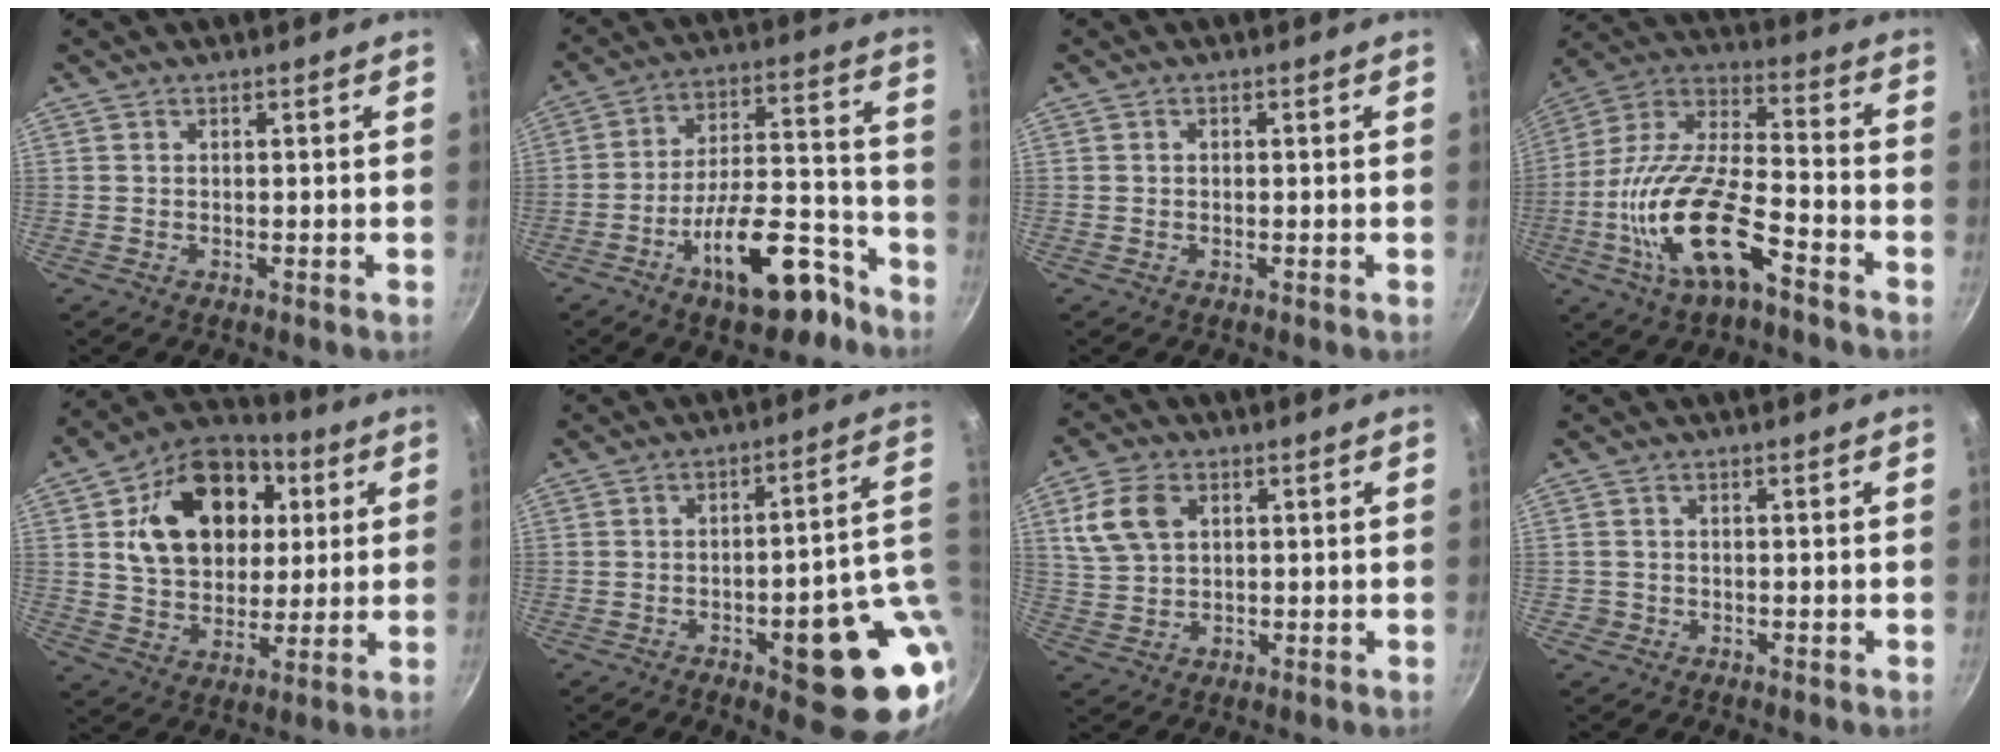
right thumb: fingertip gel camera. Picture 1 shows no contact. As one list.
[{"total": 17.7, "force": [-10.2, 7.3, 12.4], "torque": [-0.153, 0.091, -0.152]}, {"total": 0.7, "force": [0.1, 0.6, 0.4], "torque": [-0.005, 0.005, 0.000]}, {"total": 20.1, "force": [-8.7, 7.9, 16.3], "torque": [-0.303, 0.046, -0.177]}, {"total": 21.7, "force": [5.4, 15.8, 13.8], "torque": [-0.204, 0.009, 0.085]}, {"total": 17.9, "force": [-3.0, 5.9, 16.6], "torque": [-0.162, 0.015, -0.031]}, {"total": 9.0, "force": [2.6, 6.5, 5.7], "torque": [-0.095, 0.002, 0.053]}, {"total": 1.3, "force": [-0.5, 1.2, 0.2], "torque": [0.001, 0.006, -0.006]}]